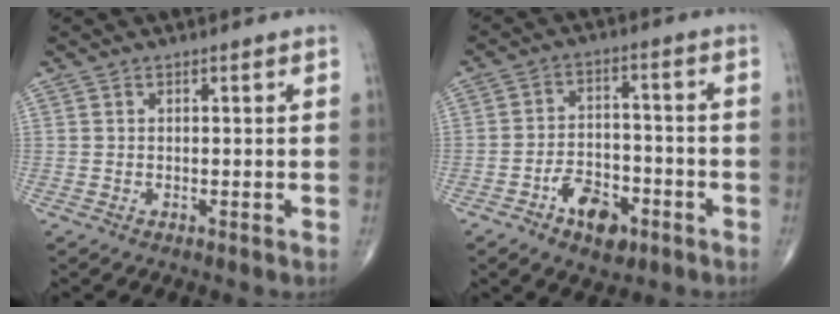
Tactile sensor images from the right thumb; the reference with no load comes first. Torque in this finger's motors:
{"motor_torque": [3.15, 1.86, 0.68, -0.86, 0.06]}